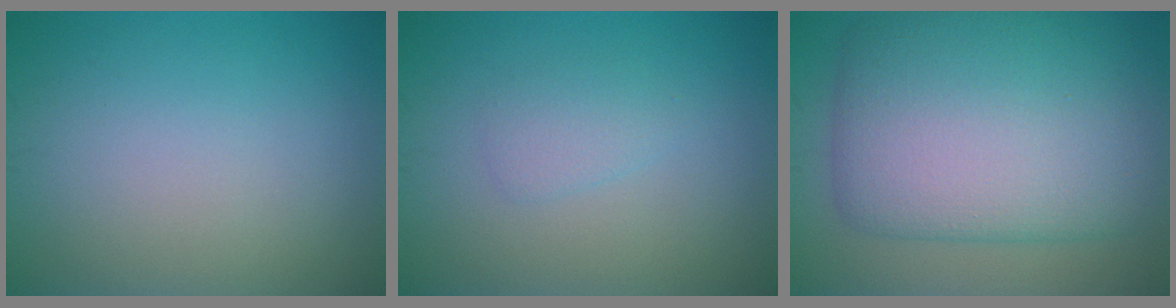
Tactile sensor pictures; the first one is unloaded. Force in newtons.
{"total": 1.4, "press": 1.4, "slide": 0.1}
{"total": 12.3, "press": 12.3, "slide": 0.2}